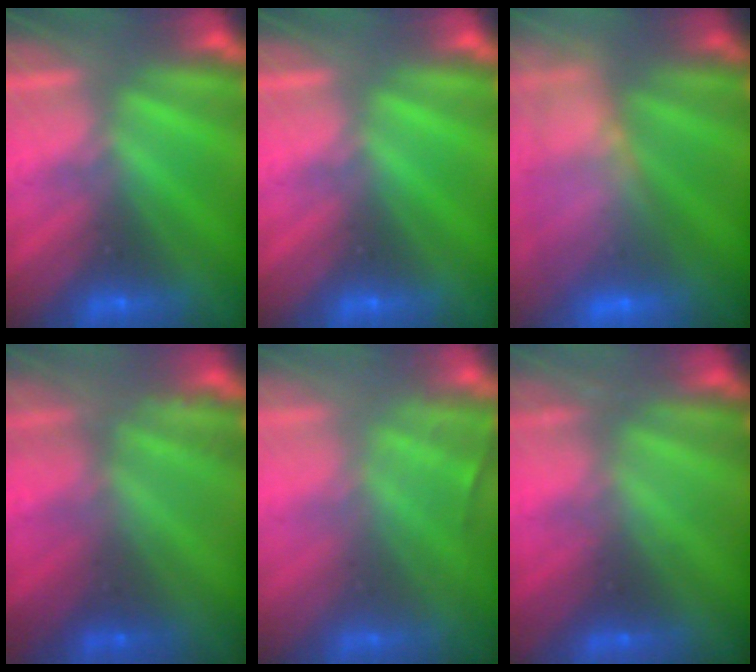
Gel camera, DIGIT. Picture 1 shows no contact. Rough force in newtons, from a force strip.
{"total": 0.0}
{"total": 5.8}
{"total": 2.2}
{"total": 2.4}
{"total": 2.3}